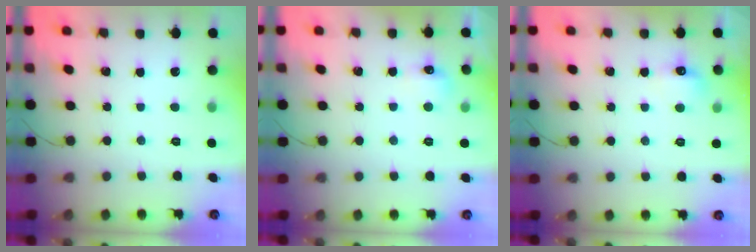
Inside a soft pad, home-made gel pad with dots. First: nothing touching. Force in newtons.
{"total": 6.1, "press": 5.8, "slide": 1.9}
{"total": 5.6, "press": 5.5, "slide": 1.4}